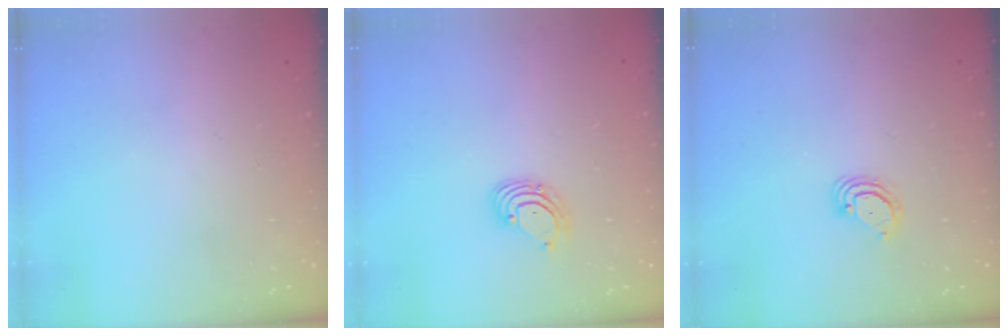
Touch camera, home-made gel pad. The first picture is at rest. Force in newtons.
{"total": 2.7, "press": 2.7, "slide": 0.3}
{"total": 3.1, "press": 3.1, "slide": 0.2}